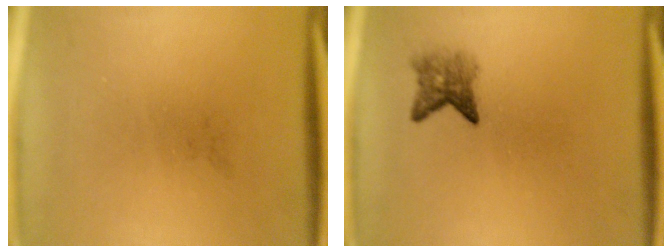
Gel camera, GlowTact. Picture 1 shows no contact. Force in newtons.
{"total": 3.0}